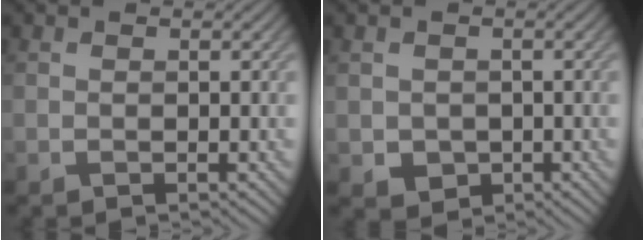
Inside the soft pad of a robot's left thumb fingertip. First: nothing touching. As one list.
[{"total": 2.5, "force": [-0.3, 2.3, 0.9], "torque": [-0.028, -0.013, -0.005]}]